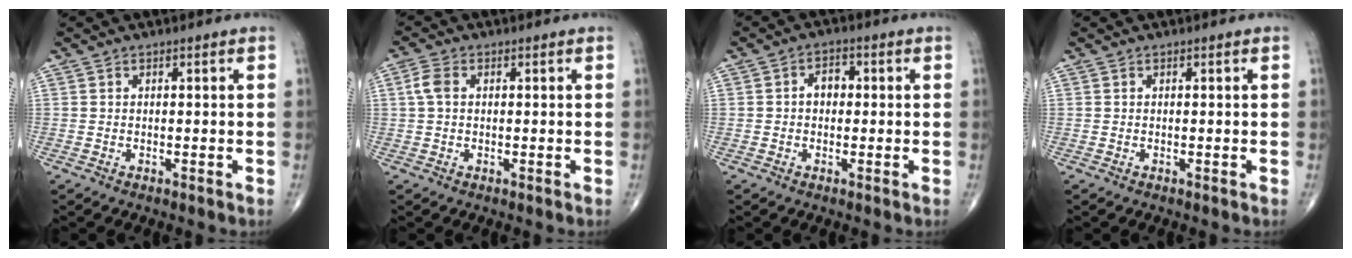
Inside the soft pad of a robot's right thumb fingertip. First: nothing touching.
{"total": 3.2, "force": [0.5, 2.1, 2.4], "torque": [-0.057, 0.009, 0.007]}
{"total": 3.4, "force": [0.0, 2.5, 2.3], "torque": [-0.025, 0.014, -0.006]}
{"total": 0.0}